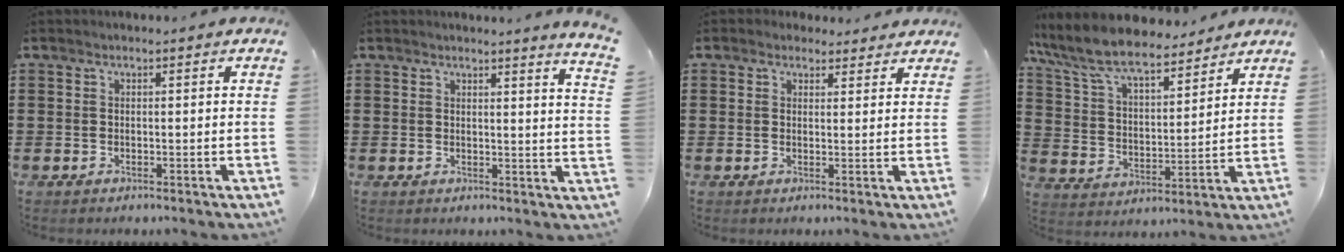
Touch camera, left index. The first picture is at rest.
{"total": 2.6, "force": [2.4, -0.9, 0.7], "torque": [-0.012, -0.020, 0.040]}
{"total": 2.1, "force": [1.8, 1.1, 0.1], "torque": [-0.002, 0.001, 0.031]}
{"total": 9.2, "force": [8.3, 1.7, 3.6], "torque": [-0.106, -0.040, 0.144]}